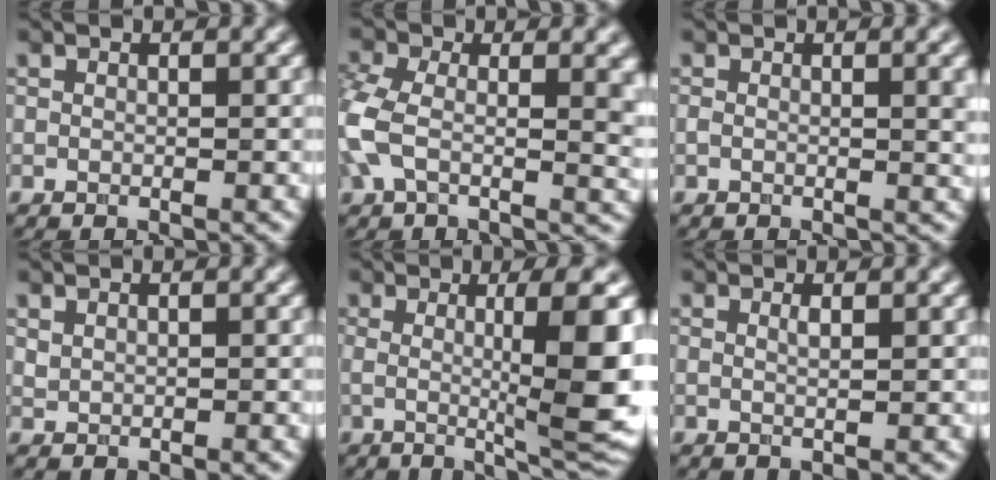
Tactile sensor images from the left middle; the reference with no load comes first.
{"total": 9.1, "force": [-0.5, 4.7, 7.8], "torque": [-0.202, -0.012, -0.003]}
{"total": 3.1, "force": [0.3, 0.9, 3.0], "torque": [-0.033, 0.006, 0.008]}
{"total": 0.6, "force": [0.6, 0.0, -0.2], "torque": [-0.008, -0.001, 0.020]}
{"total": 9.4, "force": [0.1, 1.6, 9.2], "torque": [-0.120, -0.010, 0.015]}
{"total": 0.7, "force": [0.2, 0.1, 0.6], "torque": [-0.008, 0.002, 0.008]}